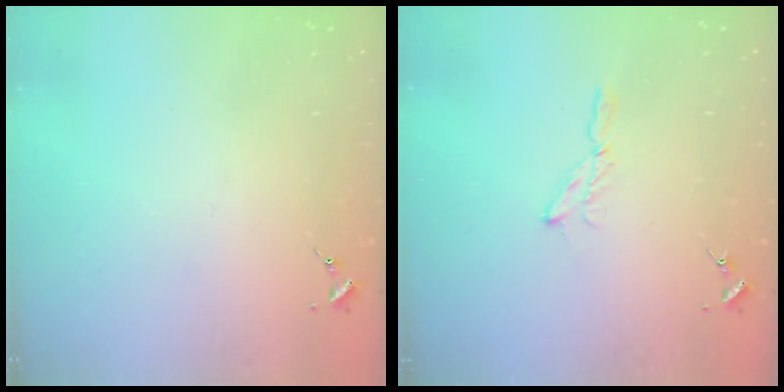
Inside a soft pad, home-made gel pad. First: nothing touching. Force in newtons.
{"total": 5.3, "press": 5.2, "slide": 0.6}